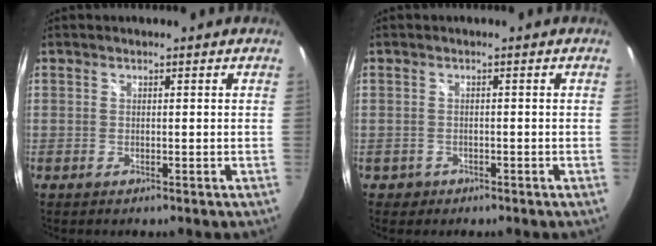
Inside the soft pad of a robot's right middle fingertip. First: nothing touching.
{"total": 1.9, "force": [-0.9, 1.7, 0.3], "torque": [-0.012, -0.003, -0.012]}